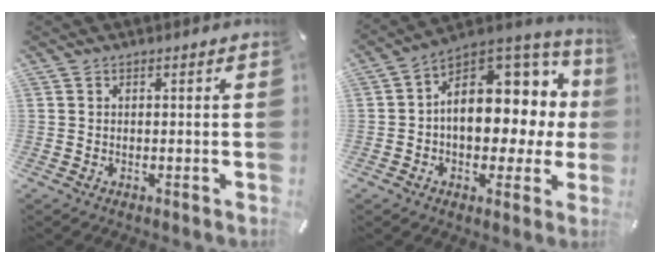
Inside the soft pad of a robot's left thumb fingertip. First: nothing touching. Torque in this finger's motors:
{"motor_torque": [2.45, 2.56, 1.28, 0.14, 0.42]}